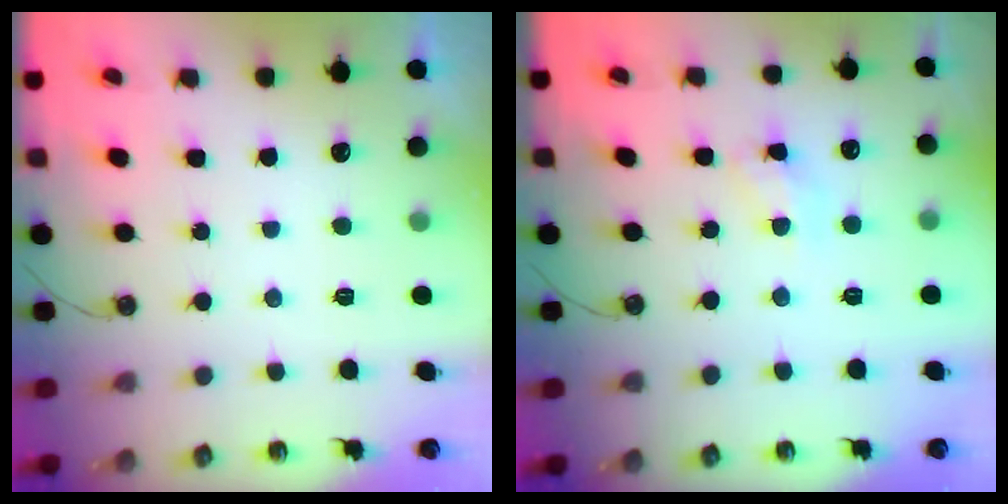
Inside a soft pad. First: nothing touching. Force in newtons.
{"total": 6.3, "press": 6.3, "slide": 0.4}